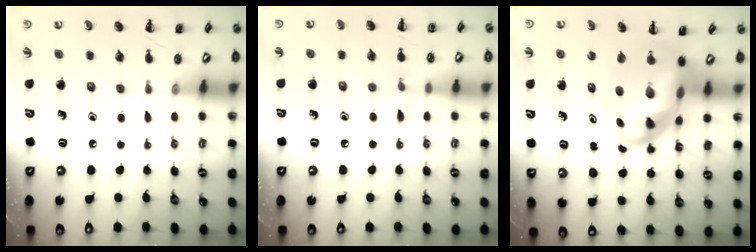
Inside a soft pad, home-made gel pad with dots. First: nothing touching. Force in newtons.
{"total": 5.4, "press": 5.1, "slide": 1.9}
{"total": 9.8, "press": 9.4, "slide": 2.7}